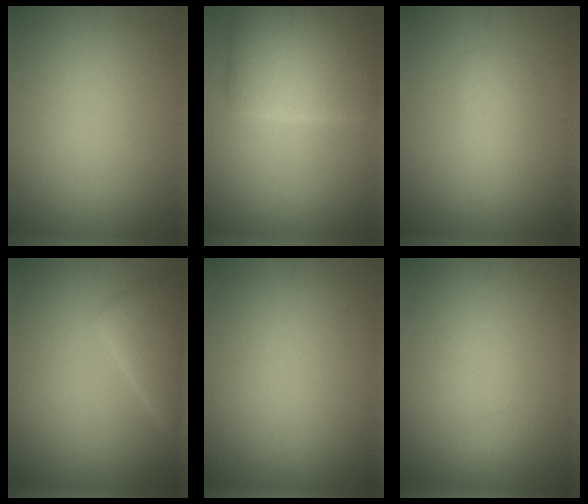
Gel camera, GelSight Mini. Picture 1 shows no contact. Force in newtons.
{"total": 7.8, "press": 7.8, "slide": 0.3}
{"total": 1.9, "press": 1.9, "slide": 0.1}
{"total": 3.8, "press": 3.8, "slide": 0.3}
{"total": 0.0}
{"total": 0.5, "press": 0.5, "slide": 0.0}